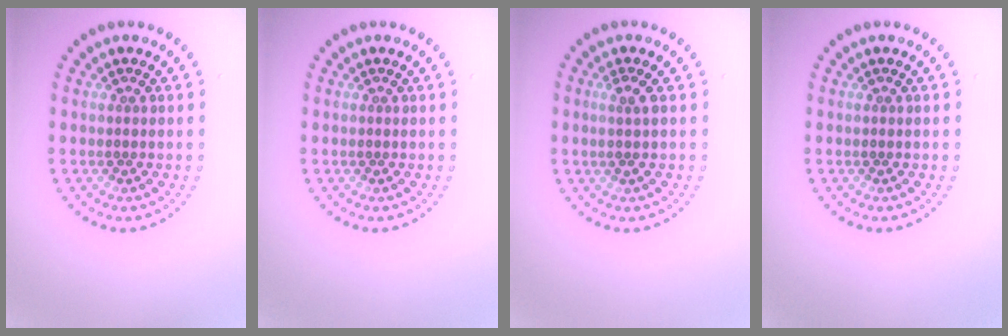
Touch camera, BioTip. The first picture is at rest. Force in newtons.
{"total": 0.0}
{"total": 1.4, "press": 1.1, "slide": 0.8}
{"total": 0.0}